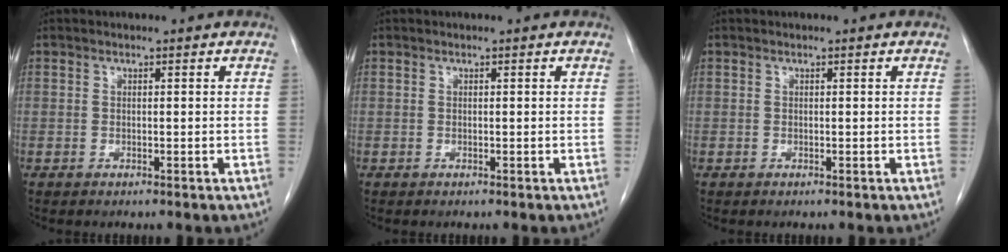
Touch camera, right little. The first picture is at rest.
{"total": 0.0}
{"total": 0.0}